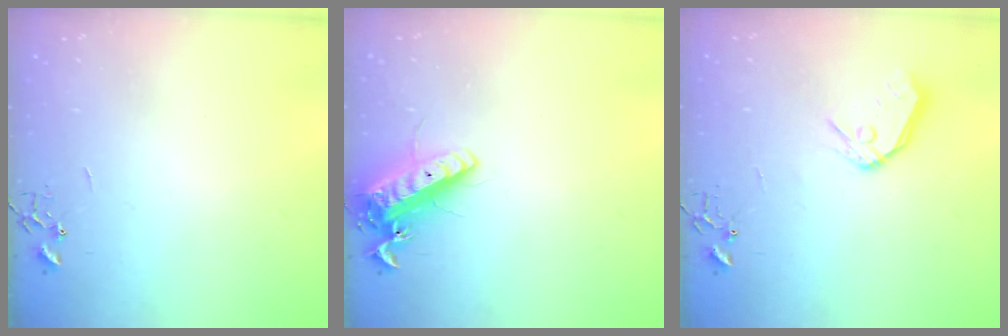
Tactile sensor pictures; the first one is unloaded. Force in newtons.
{"total": 13.6, "press": 13.4, "slide": 2.3}
{"total": 11.3, "press": 11.2, "slide": 1.5}